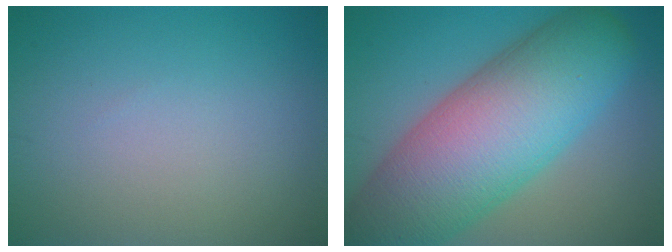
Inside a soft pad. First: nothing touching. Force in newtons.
{"total": 14.3, "press": 14.2, "slide": 0.5}